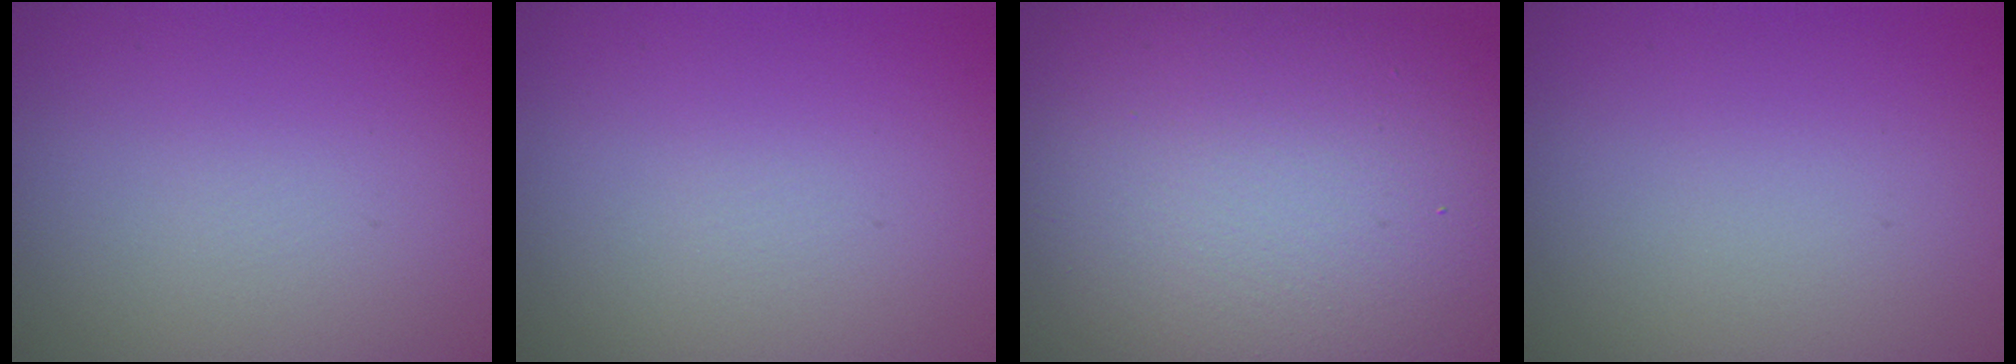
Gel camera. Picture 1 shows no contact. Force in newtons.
{"total": 0.0}
{"total": 18.7, "press": 18.7, "slide": 1.0}
{"total": 0.0}